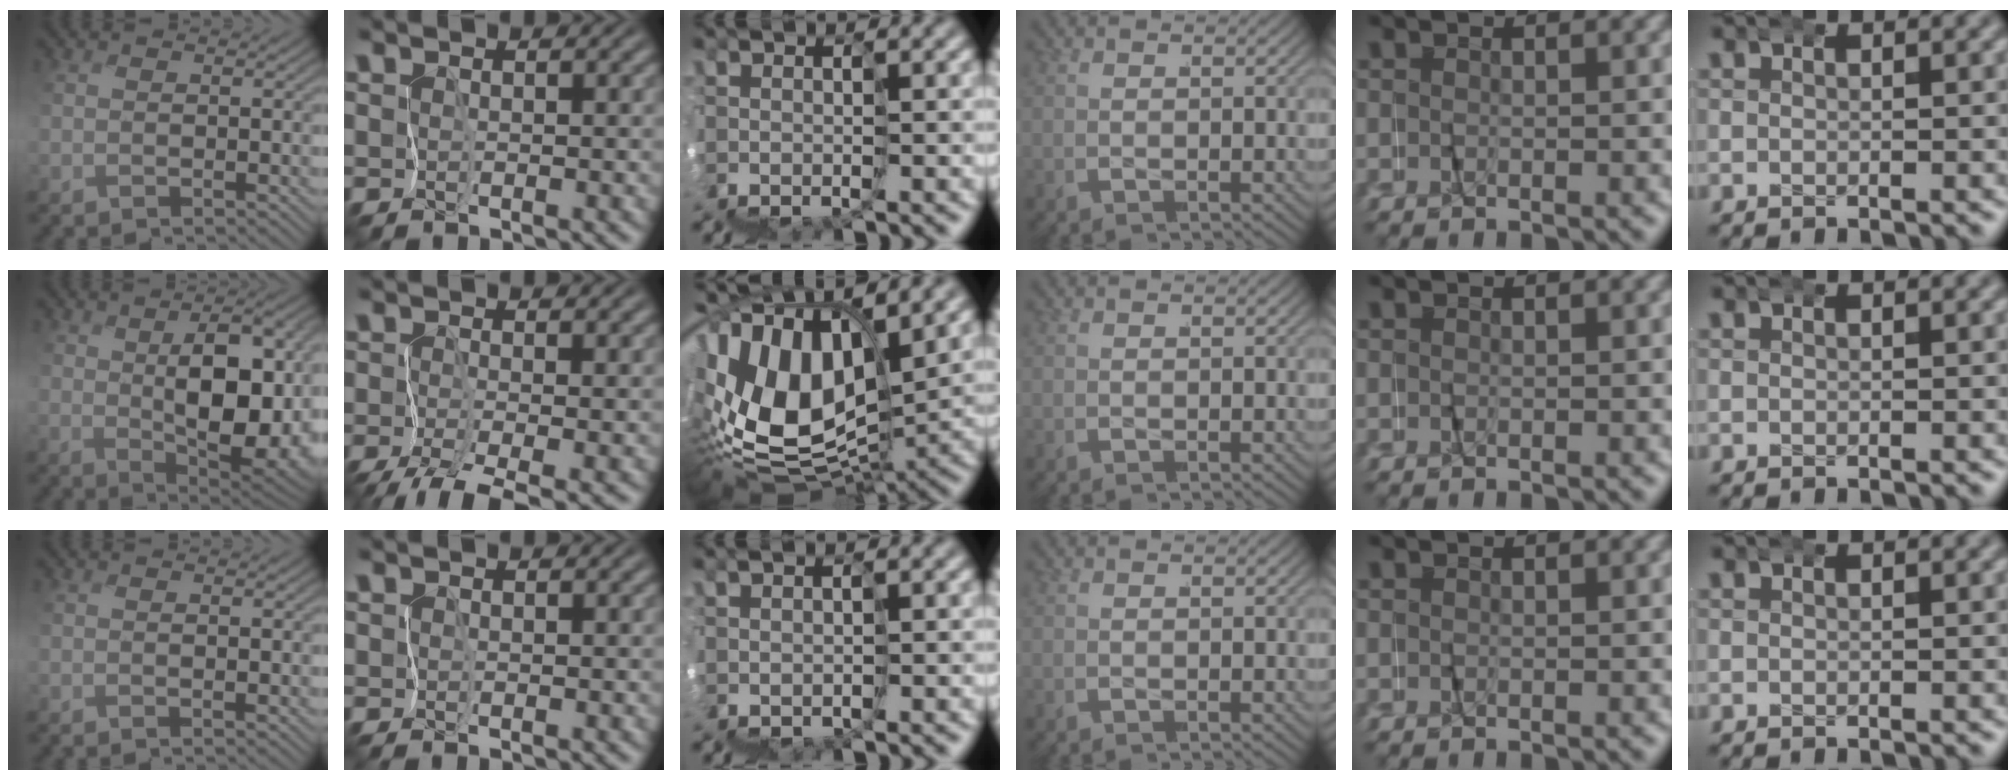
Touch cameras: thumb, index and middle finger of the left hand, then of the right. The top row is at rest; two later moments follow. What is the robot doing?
{"motion": "wrap", "object": "napkin"}